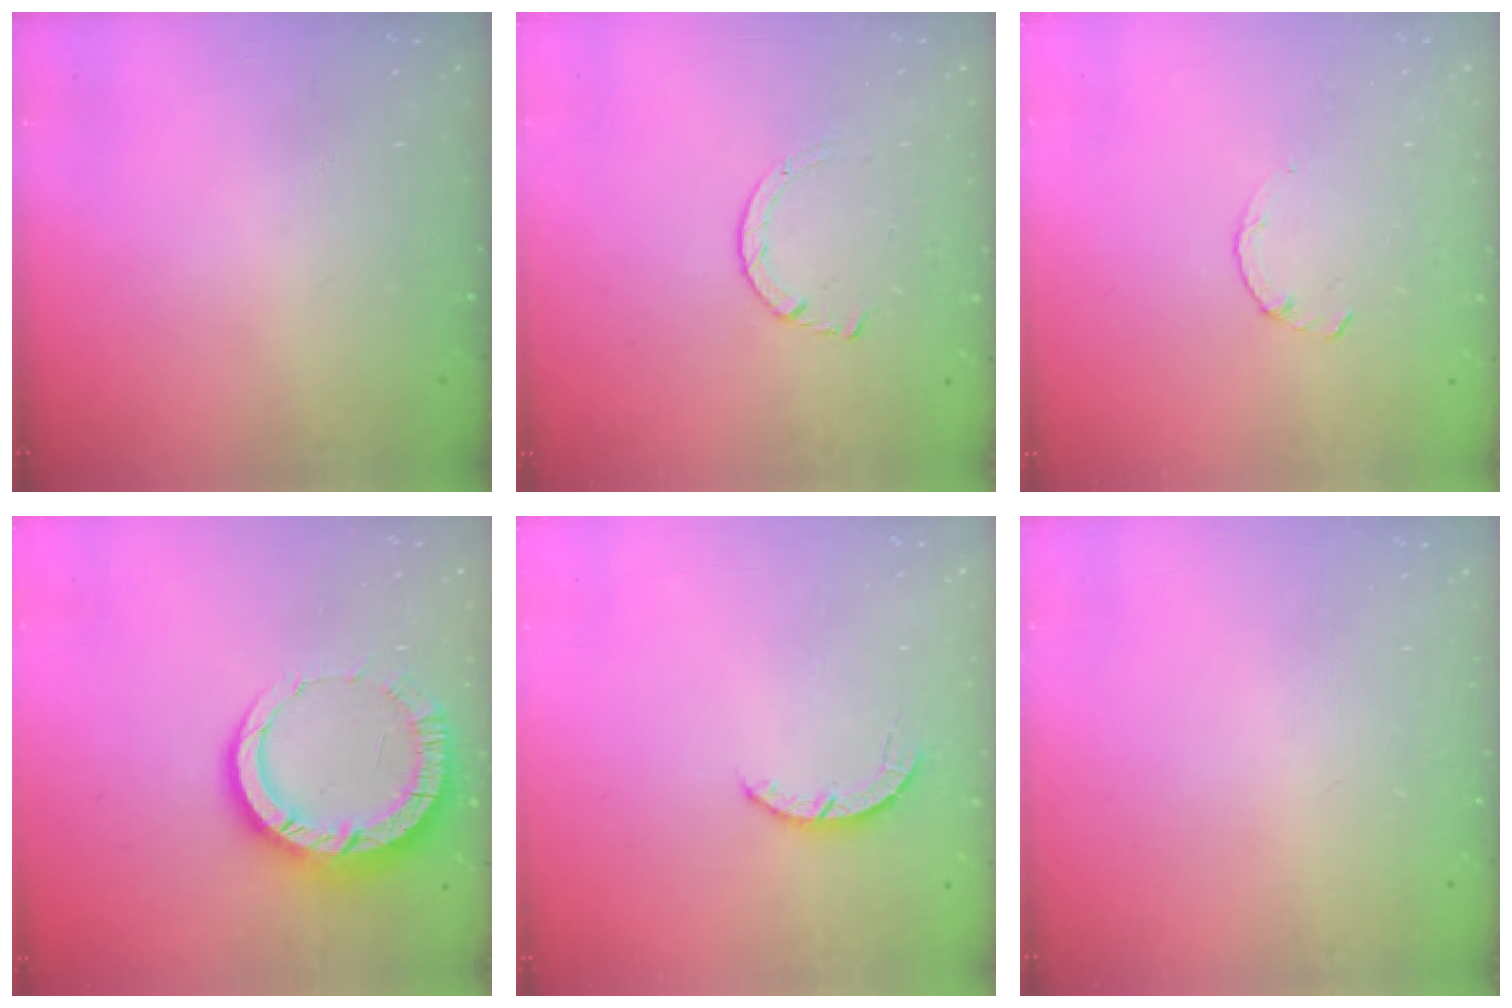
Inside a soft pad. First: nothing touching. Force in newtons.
{"total": 2.9, "press": 2.8, "slide": 0.3}
{"total": 0.9, "press": 0.8, "slide": 0.3}
{"total": 11.3, "press": 11.2, "slide": 1.2}
{"total": 2.8, "press": 2.8, "slide": 0.4}
{"total": 0.0}